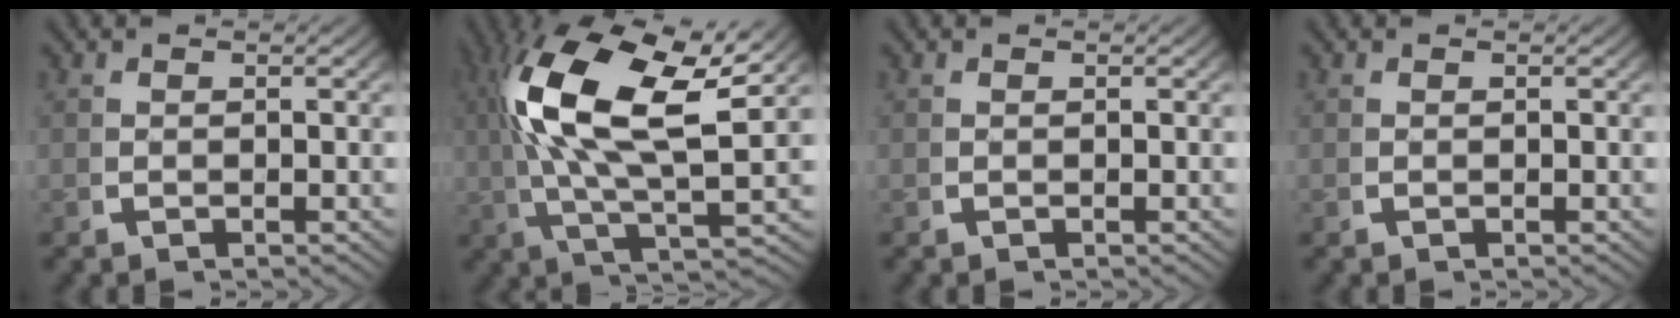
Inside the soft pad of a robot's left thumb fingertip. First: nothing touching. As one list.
[{"total": 13.2, "force": [2.9, 6.0, 11.4], "torque": [-0.226, -0.013, 0.054]}, {"total": 0.0}, {"total": 0.0}]